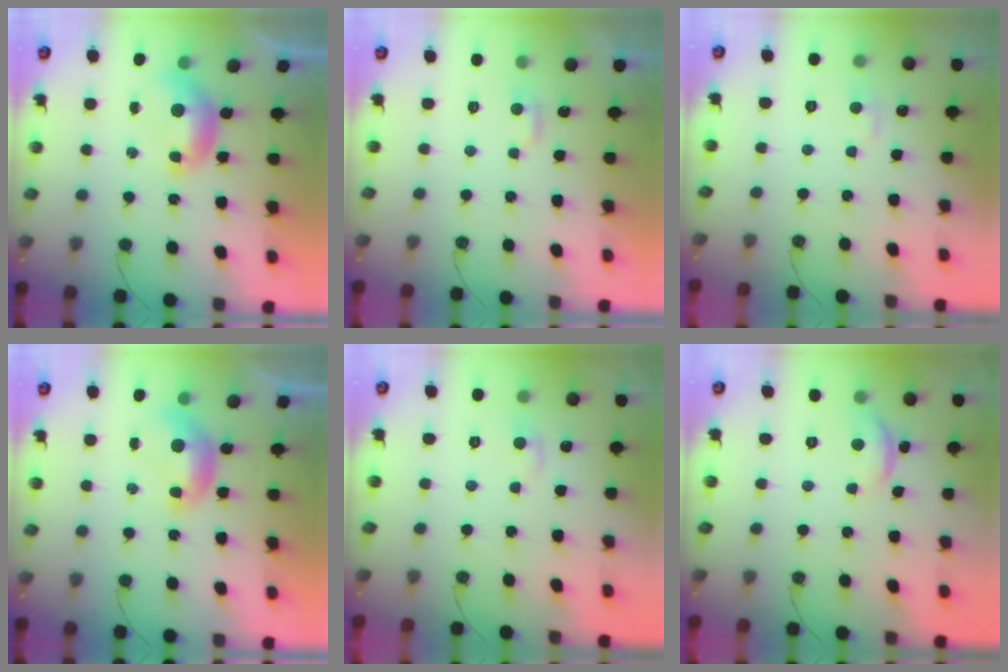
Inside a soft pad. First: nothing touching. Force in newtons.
{"total": 2.9, "press": 2.8, "slide": 0.4}
{"total": 1.7, "press": 1.6, "slide": 0.6}
{"total": 0.0}
{"total": 1.5, "press": 1.2, "slide": 0.9}
{"total": 2.6, "press": 2.6, "slide": 0.5}